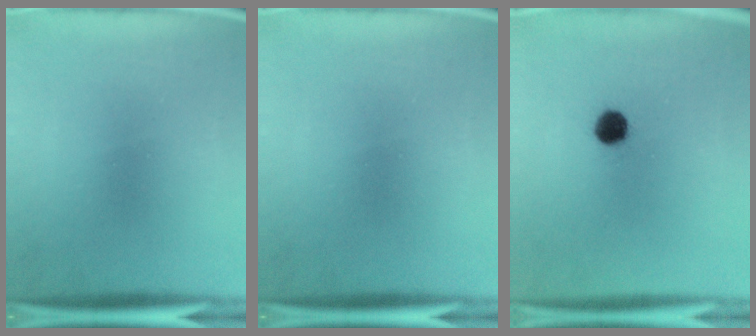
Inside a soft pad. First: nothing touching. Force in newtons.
{"total": 0.0}
{"total": 4.3}